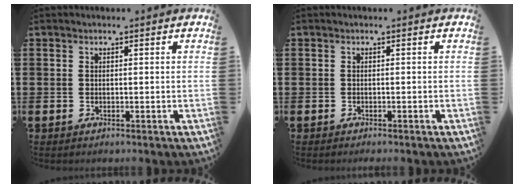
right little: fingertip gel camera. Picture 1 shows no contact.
{"total": 0.0}